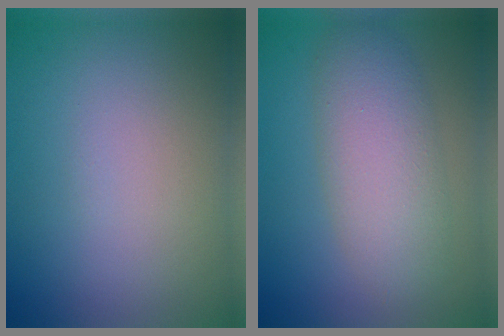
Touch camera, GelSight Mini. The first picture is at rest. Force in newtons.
{"total": 5.4, "press": 5.4, "slide": 0.2}